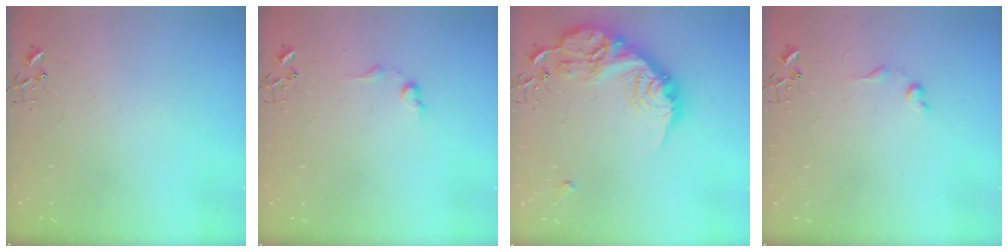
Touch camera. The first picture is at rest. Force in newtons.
{"total": 6.8, "press": 6.8, "slide": 0.9}
{"total": 23.6, "press": 23.5, "slide": 1.7}
{"total": 6.4, "press": 6.3, "slide": 0.8}